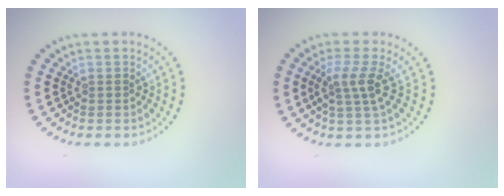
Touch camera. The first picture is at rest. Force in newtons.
{"total": 2.7, "press": 2.0, "slide": 1.8}